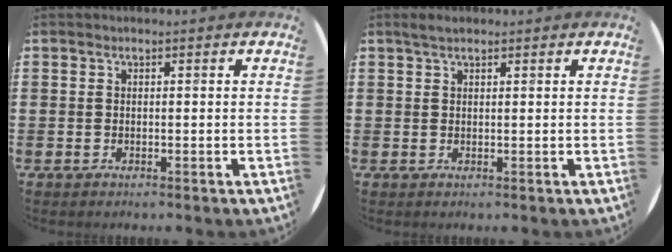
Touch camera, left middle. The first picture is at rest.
{"total": 1.2, "force": [1.0, 0.4, 0.6], "torque": [-0.011, 0.005, 0.018]}